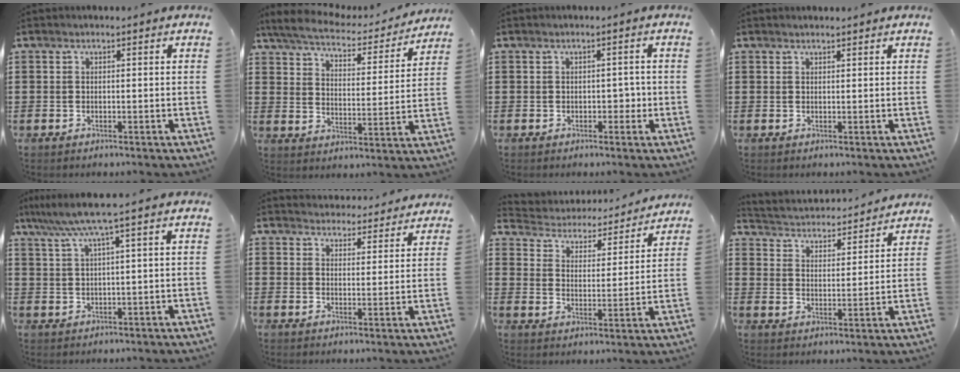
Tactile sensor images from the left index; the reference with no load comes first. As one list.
[{"total": 5.1, "force": [4.7, 0.6, 1.6], "torque": [-0.058, -0.032, 0.077]}, {"total": 2.0, "force": [-0.2, 1.1, 1.6], "torque": [-0.024, 0.002, -0.009]}, {"total": 0.8, "force": [0.8, 0.0, 0.2], "torque": [-0.005, 0.000, 0.015]}, {"total": 5.0, "force": [2.6, -0.6, 4.2], "torque": [-0.089, -0.010, 0.042]}, {"total": 3.9, "force": [3.9, 0.3, -0.2], "torque": [-0.011, -0.021, 0.069]}, {"total": 3.4, "force": [3.4, 0.7, -0.1], "torque": [-0.023, -0.029, 0.049]}, {"total": 3.2, "force": [3.2, 0.1, -0.3], "torque": [-0.016, -0.032, 0.048]}]